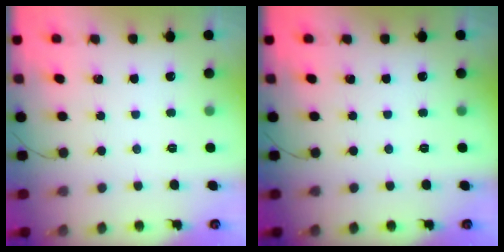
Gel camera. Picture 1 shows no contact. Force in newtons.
{"total": 0.0}